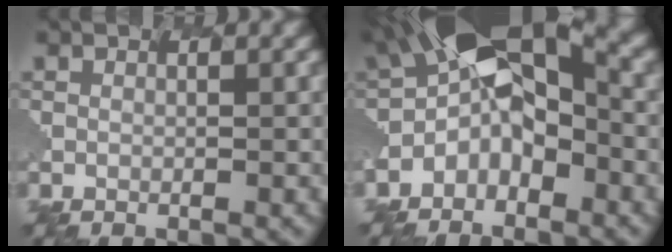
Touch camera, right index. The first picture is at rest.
{"total": 10.7, "force": [-1.1, 6.5, 8.5], "torque": [-0.131, 0.035, -0.025]}